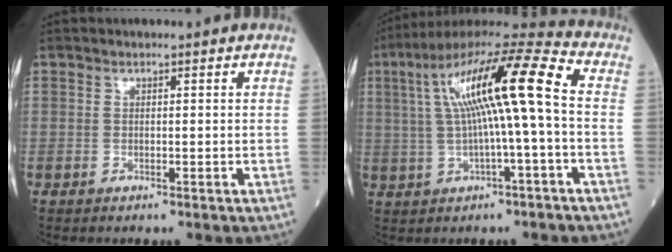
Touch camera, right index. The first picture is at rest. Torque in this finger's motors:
{"motor_torque": [2.09, 0.05, 1.06, 0.21]}